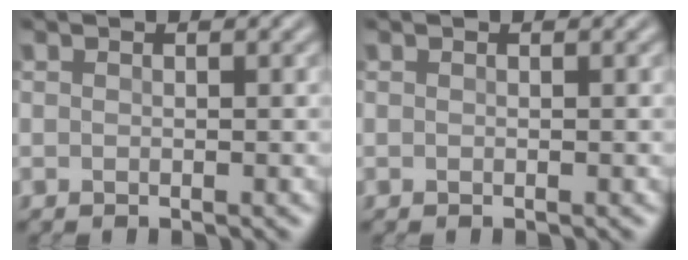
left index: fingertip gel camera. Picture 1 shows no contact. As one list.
[{"total": 0.0}]